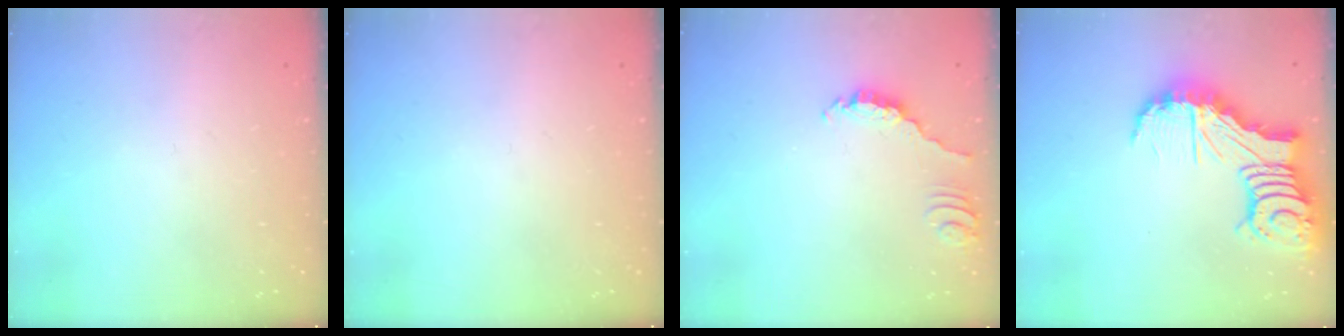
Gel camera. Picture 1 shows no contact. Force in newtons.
{"total": 0.0}
{"total": 2.3, "press": 2.3, "slide": 0.2}
{"total": 14.6, "press": 14.5, "slide": 1.7}